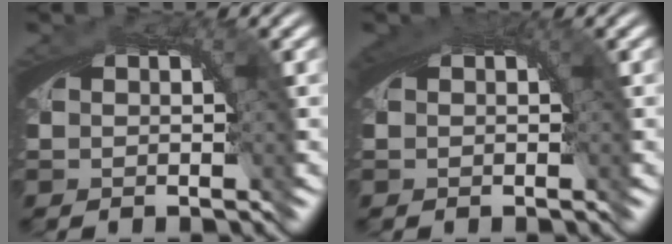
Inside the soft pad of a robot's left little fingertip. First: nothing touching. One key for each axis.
{"total": 0.9, "fx": 0.2, "fy": 0.6, "fz": 0.6, "tx": -0.011, "ty": -0.005, "tz": 0.005}